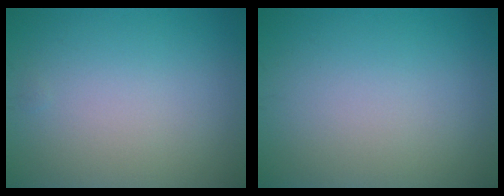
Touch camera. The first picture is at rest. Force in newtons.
{"total": 0.0}